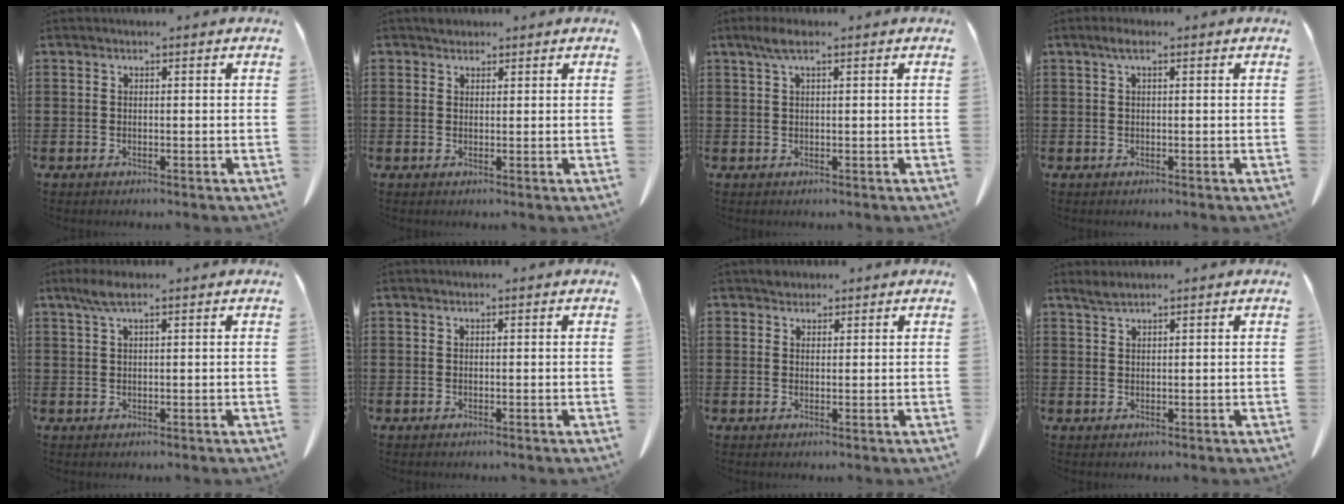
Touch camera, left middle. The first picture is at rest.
{"total": 1.2, "force": [1.0, 0.6, -0.1], "torque": [0.000, 0.003, 0.021]}
{"total": 2.2, "force": [1.0, 0.4, 2.0], "torque": [-0.042, 0.004, 0.016]}
{"total": 1.5, "force": [0.4, 0.3, 1.4], "torque": [-0.029, 0.004, 0.007]}
{"total": 2.6, "force": [1.4, 0.5, 2.1], "torque": [-0.045, 0.003, 0.025]}
{"total": 0.0}
{"total": 1.6, "force": [1.4, 0.7, 0.0], "torque": [-0.003, 0.003, 0.028]}
{"total": 1.5, "force": [1.2, 0.1, 0.8], "torque": [-0.018, 0.000, 0.023]}